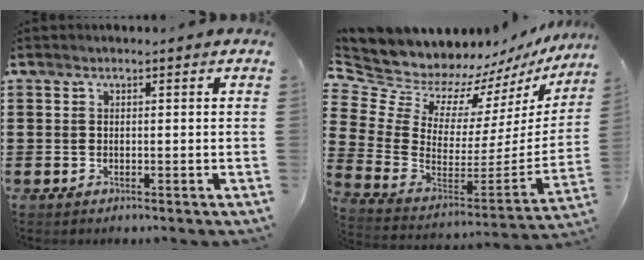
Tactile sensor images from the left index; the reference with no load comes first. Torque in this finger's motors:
{"motor_torque": [2.14, 0.00, 0.47, 0.00]}